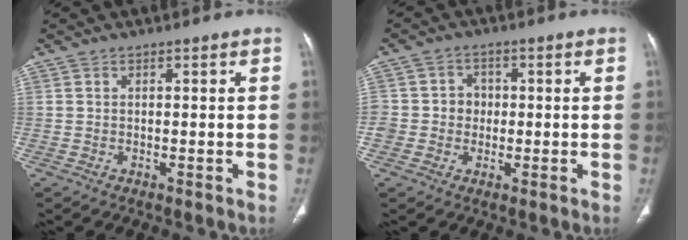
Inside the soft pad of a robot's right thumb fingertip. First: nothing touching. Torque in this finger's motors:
{"motor_torque": [0.36, 0.28, 0.37, 0.08, -0.02]}